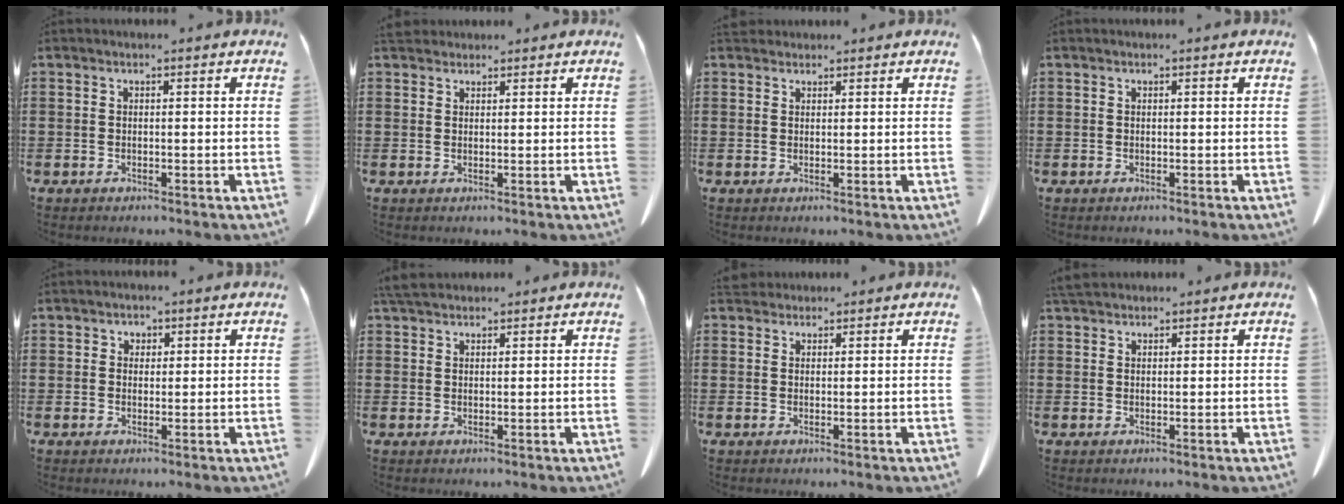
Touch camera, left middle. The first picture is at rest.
{"total": 2.5, "force": [2.2, 1.0, 0.7], "torque": [-0.021, 0.001, 0.044]}
{"total": 1.7, "force": [1.6, 0.7, 0.2], "torque": [-0.009, 0.002, 0.032]}
{"total": 0.0}
{"total": 1.2, "force": [0.8, 0.9, 0.3], "torque": [0.000, -0.001, 0.014]}
{"total": 3.4, "force": [3.0, 0.9, 1.3], "torque": [-0.033, -0.001, 0.060]}
{"total": 2.6, "force": [2.3, 1.0, 0.6], "torque": [-0.019, 0.001, 0.046]}
{"total": 2.8, "force": [2.5, 0.8, 1.0], "torque": [-0.028, 0.001, 0.050]}